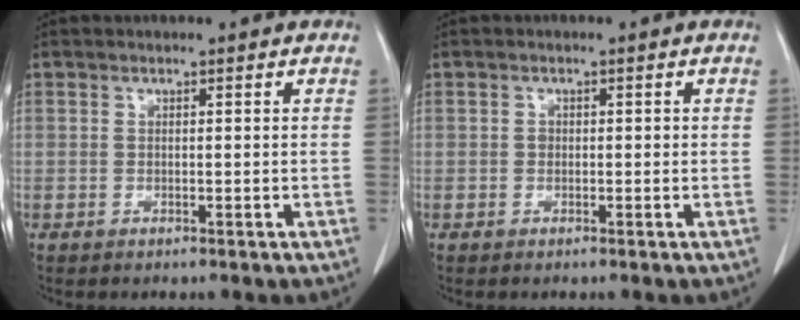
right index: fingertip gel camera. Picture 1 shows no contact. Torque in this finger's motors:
{"motor_torque": [0.16, -0.06, 0.00, 0.01]}